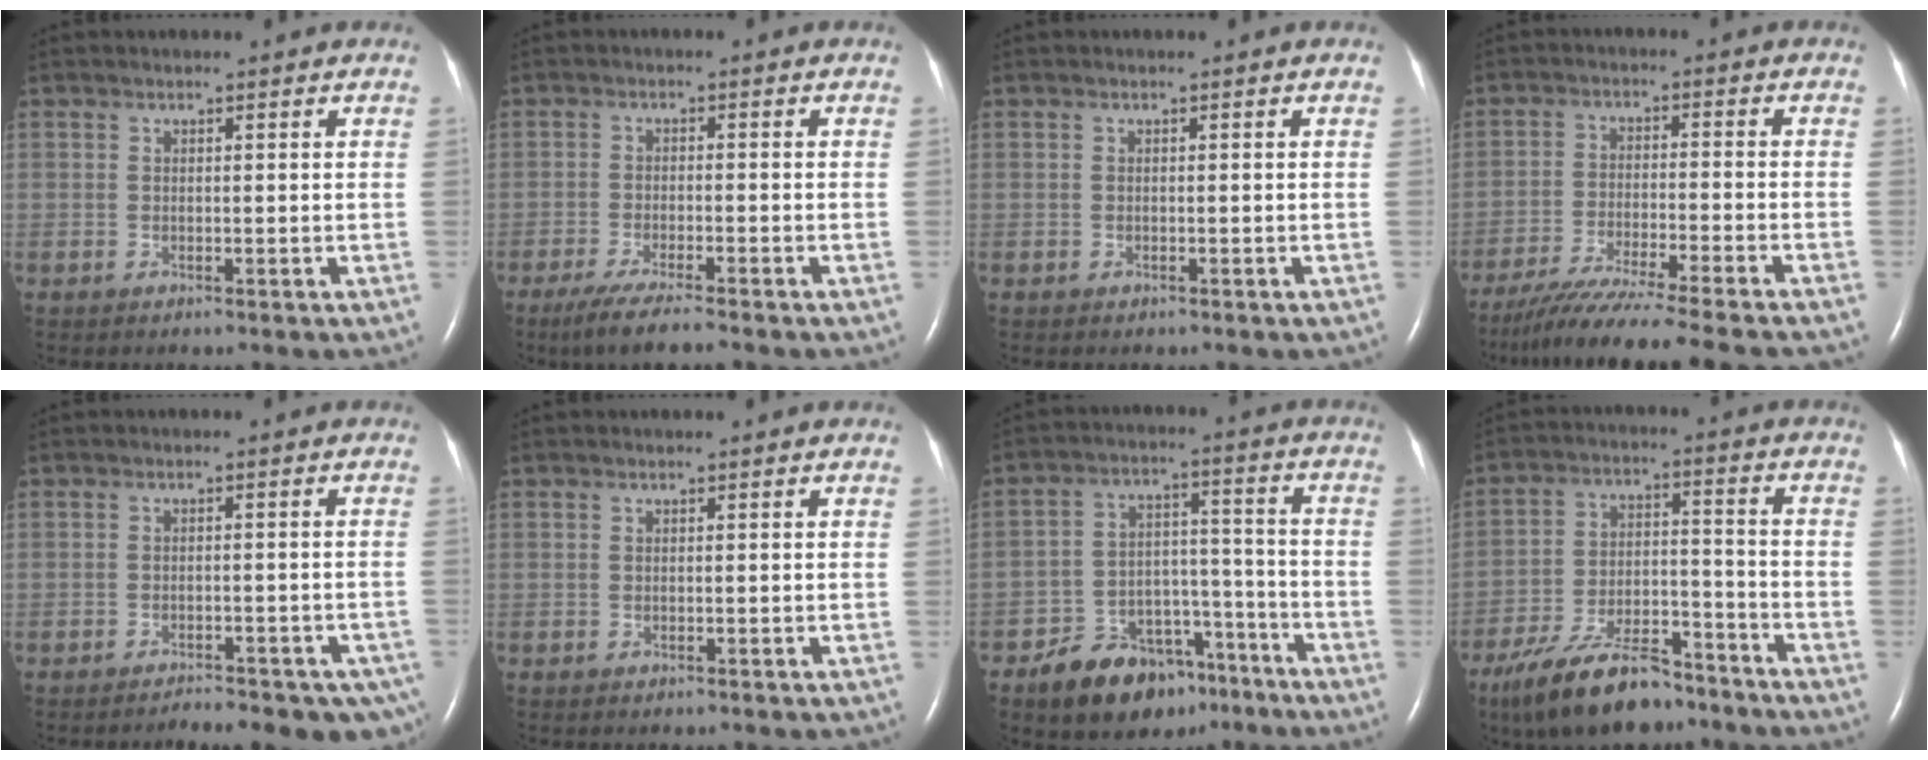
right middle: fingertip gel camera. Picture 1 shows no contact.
{"total": 6.5, "force": [-5.0, 0.2, 4.1], "torque": [-0.071, -0.019, -0.085]}
{"total": 0.7, "force": [-0.5, 0.3, 0.3], "torque": [-0.014, 0.000, -0.002]}
{"total": 15.8, "force": [-13.6, -1.3, 7.9], "torque": [-0.120, -0.047, -0.218]}
{"total": 11.0, "force": [-8.7, 3.8, 5.5], "torque": [-0.053, 0.004, -0.098]}
{"total": 1.0, "force": [-0.8, 0.4, 0.5], "torque": [-0.014, 0.000, -0.005]}
{"total": 13.2, "force": [-9.5, 7.1, 5.8], "torque": [-0.077, 0.034, -0.146]}
{"total": 14.7, "force": [-11.5, 4.6, 7.9], "torque": [-0.146, 0.001, -0.198]}